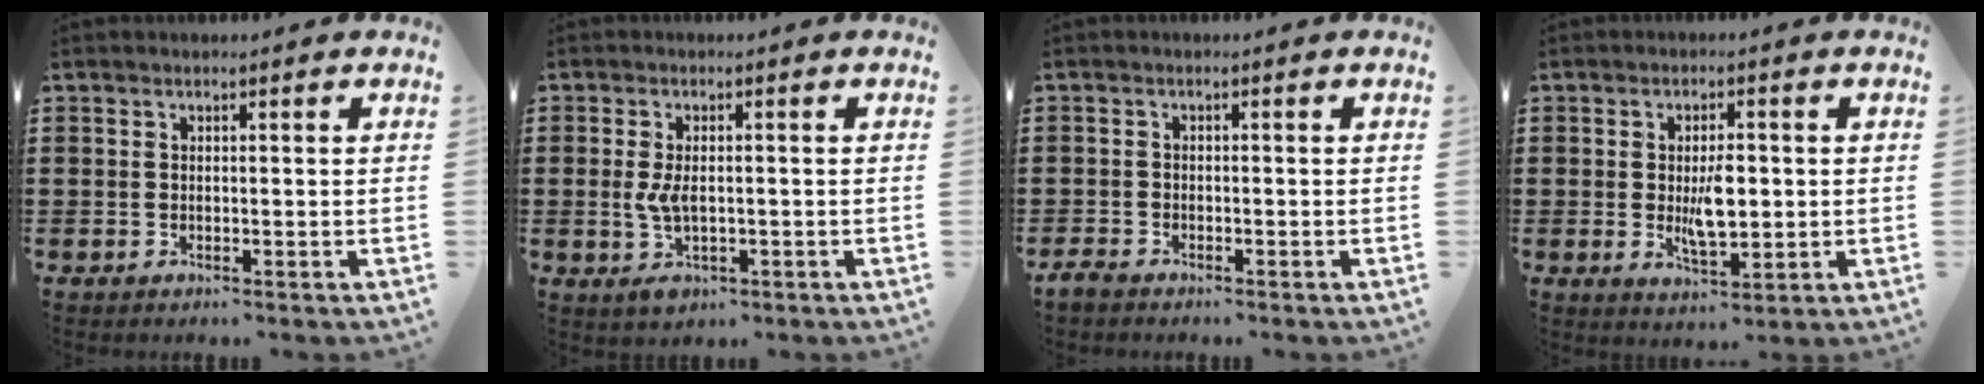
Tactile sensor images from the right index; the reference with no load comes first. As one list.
[{"total": 3.9, "force": [-0.5, 2.0, 3.4], "torque": [-0.076, 0.001, -0.012]}, {"total": 1.4, "force": [-1.3, 0.4, 0.3], "torque": [-0.016, 0.000, -0.029]}, {"total": 5.4, "force": [-0.1, 2.2, 5.0], "torque": [-0.089, -0.001, -0.006]}]